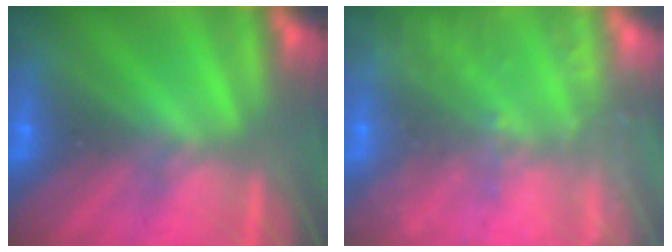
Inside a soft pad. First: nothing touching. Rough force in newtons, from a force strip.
{"total": 8.7}